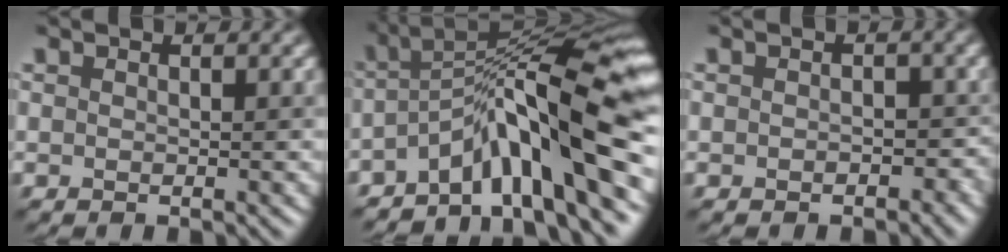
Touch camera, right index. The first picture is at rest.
{"total": 11.3, "force": [-4.2, 2.4, 10.2], "torque": [-0.142, 0.023, -0.077]}
{"total": 2.1, "force": [-0.6, 1.5, 1.3], "torque": [-0.007, -0.004, -0.013]}